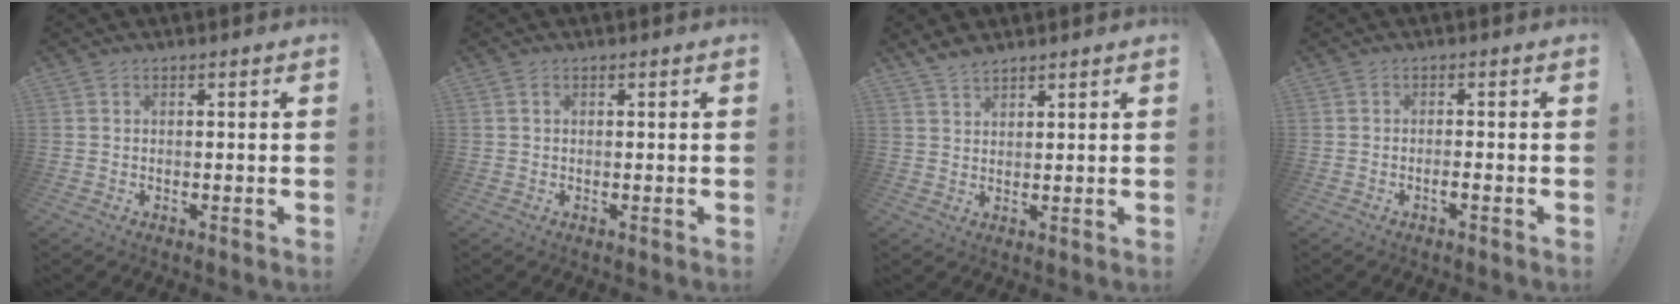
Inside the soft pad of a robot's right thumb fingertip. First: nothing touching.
{"total": 0.6, "force": [0.3, 0.5, 0.3], "torque": [0.001, 0.000, 0.003]}
{"total": 3.8, "force": [3.4, 1.3, 1.2], "torque": [-0.020, -0.021, 0.064]}
{"total": 1.7, "force": [-1.1, -0.1, 1.3], "torque": [-0.028, 0.000, -0.019]}